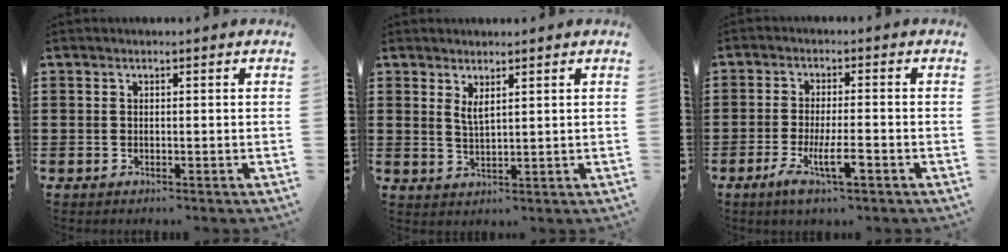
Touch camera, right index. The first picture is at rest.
{"total": 2.3, "force": [1.6, 0.6, 1.6], "torque": [-0.034, 0.002, 0.028]}
{"total": 6.1, "force": [-2.9, 1.1, 5.2], "torque": [-0.103, -0.012, -0.052]}